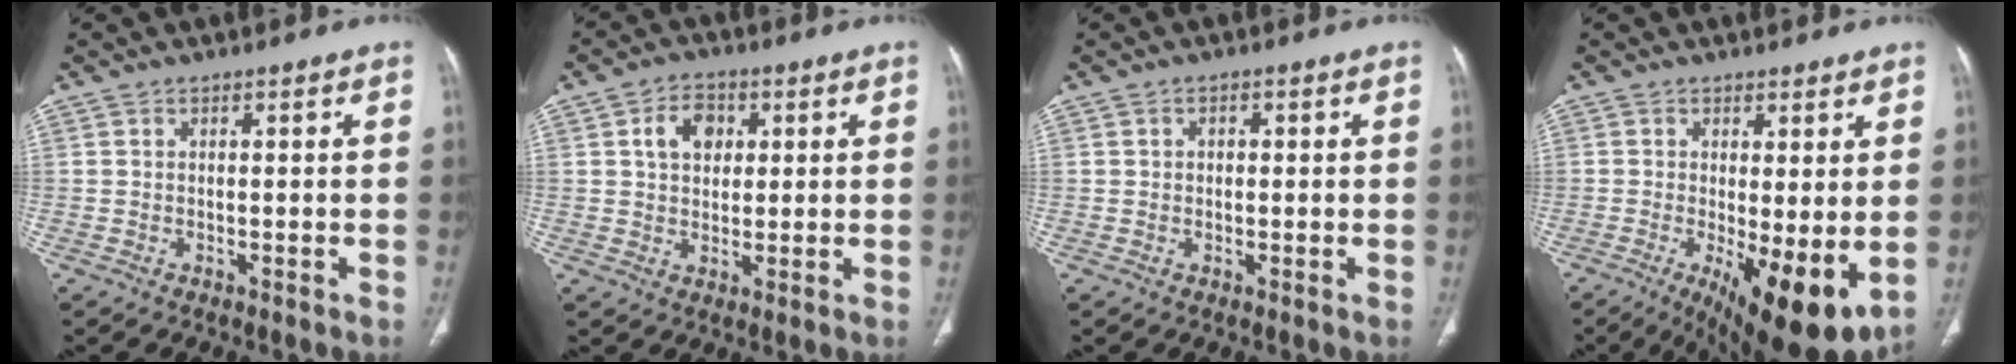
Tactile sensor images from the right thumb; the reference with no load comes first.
{"total": 6.5, "force": [1.9, 4.8, 4.0], "torque": [-0.044, 0.001, 0.029]}
{"total": 1.2, "force": [0.2, 1.0, 0.6], "torque": [-0.004, 0.003, 0.001]}
{"total": 12.8, "force": [-2.3, 4.3, 11.8], "torque": [-0.177, -0.029, -0.020]}